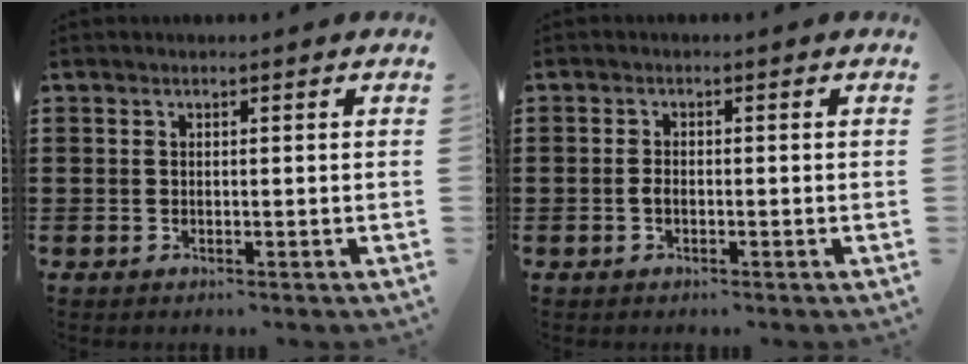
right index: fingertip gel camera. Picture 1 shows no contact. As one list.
[{"total": 1.0, "force": [-0.4, 0.5, 0.8], "torque": [-0.024, -0.007, -0.010]}]